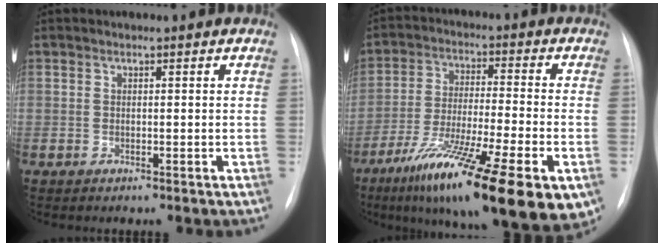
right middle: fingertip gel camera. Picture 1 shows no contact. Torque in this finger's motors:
{"motor_torque": [1.51, -0.63, 0.68, 0.21]}